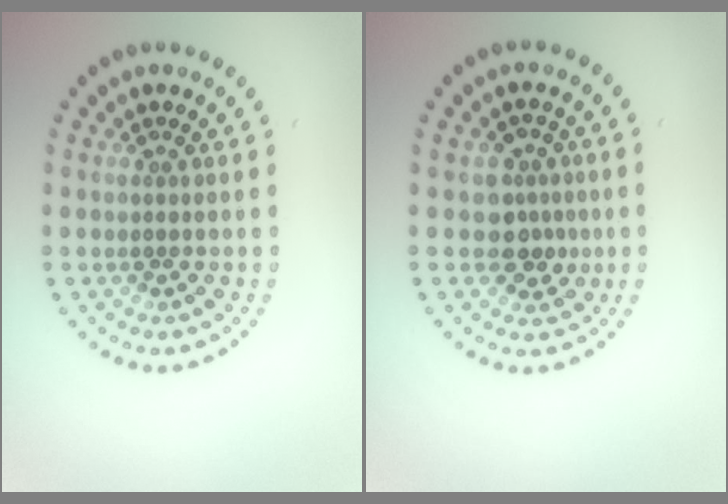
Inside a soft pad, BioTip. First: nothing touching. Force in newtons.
{"total": 2.7, "press": 2.5, "slide": 1.1}